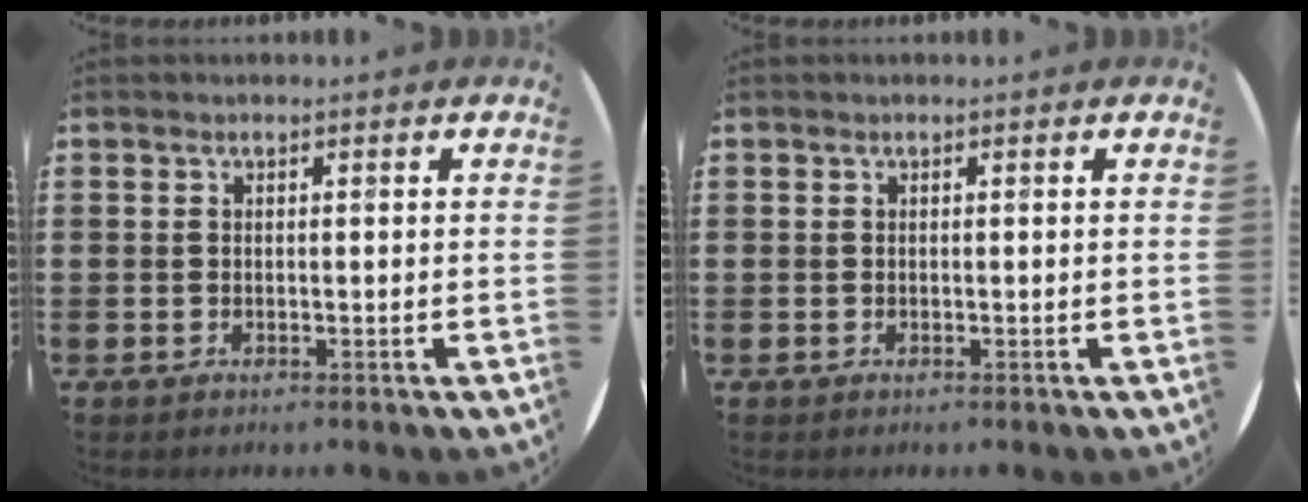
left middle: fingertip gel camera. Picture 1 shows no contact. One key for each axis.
{"total": 0.0}